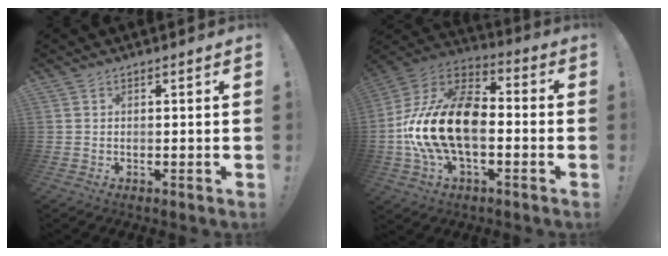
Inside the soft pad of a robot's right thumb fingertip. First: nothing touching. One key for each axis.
{"total": 22.4, "fx": -2.9, "fy": 13.4, "fz": 17.7, "tx": -0.342, "ty": 0.029, "tz": -0.040}